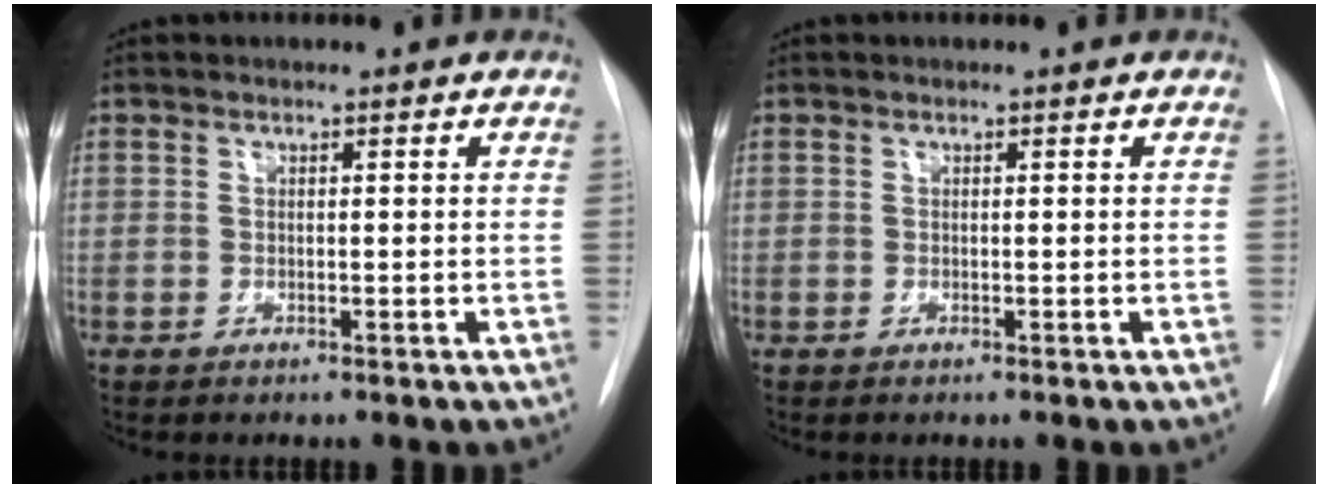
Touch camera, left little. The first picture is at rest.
{"total": 0.0}